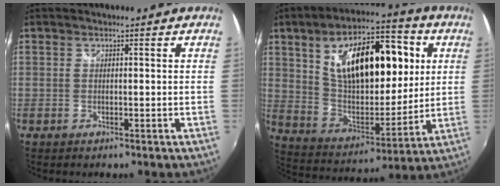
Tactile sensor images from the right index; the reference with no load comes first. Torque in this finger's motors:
{"motor_torque": [1.34, 0.79, 1.05, 0.21]}